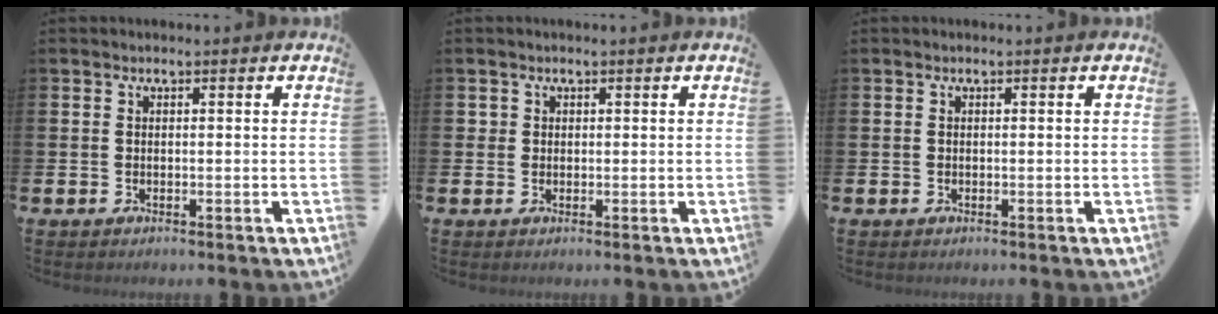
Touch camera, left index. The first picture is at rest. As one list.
[{"total": 1.0, "force": [0.6, 0.8, 0.0], "torque": [0.014, 0.000, 0.007]}, {"total": 0.0}]